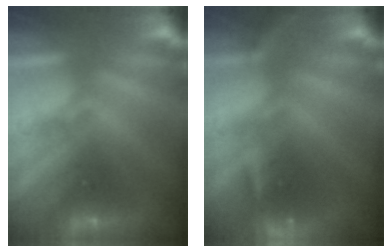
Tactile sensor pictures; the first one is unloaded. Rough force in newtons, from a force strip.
{"total": 5.7}